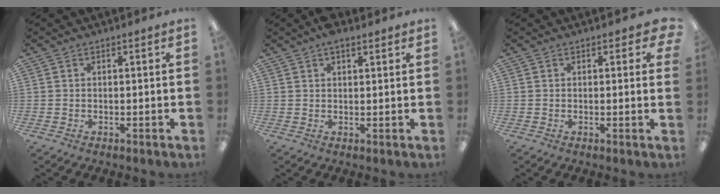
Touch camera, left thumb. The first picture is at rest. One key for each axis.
{"total": 3.4, "fx": 2.3, "fy": 1.3, "fz": 2.1, "tx": -0.037, "ty": -0.002, "tz": 0.040}
{"total": 2.3, "fx": 0.9, "fy": 1.1, "fz": 1.7, "tx": -0.011, "ty": -0.005, "tz": 0.011}